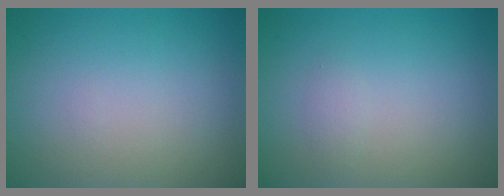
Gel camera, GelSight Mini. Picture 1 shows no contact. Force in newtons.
{"total": 0.8, "press": 0.8, "slide": 0.0}